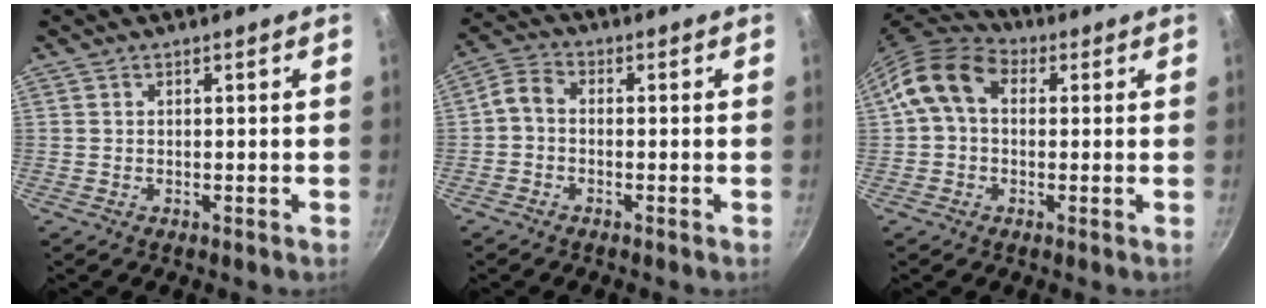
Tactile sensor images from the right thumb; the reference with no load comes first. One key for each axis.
{"total": 3.6, "fx": -1.2, "fy": 2.4, "fz": 2.4, "tx": -0.058, "ty": 0.024, "tz": -0.035}
{"total": 10.3, "fx": 1.9, "fy": 7.5, "fz": 6.8, "tx": -0.108, "ty": 0.023, "tz": 0.013}